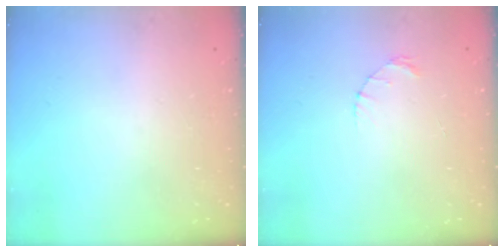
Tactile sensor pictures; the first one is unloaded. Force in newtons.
{"total": 1.4, "press": 1.4, "slide": 0.2}